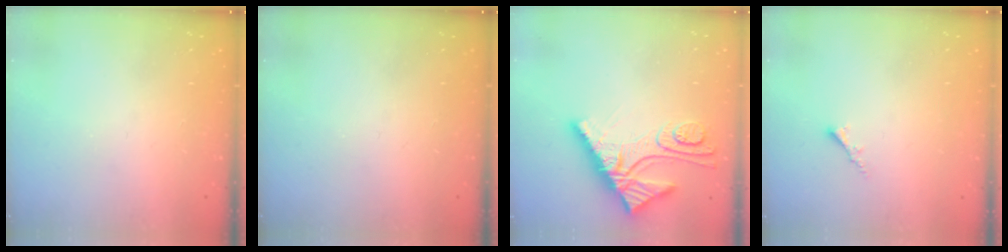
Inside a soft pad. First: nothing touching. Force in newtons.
{"total": 0.0}
{"total": 11.9, "press": 11.9, "slide": 1.0}
{"total": 1.8, "press": 1.7, "slide": 0.5}